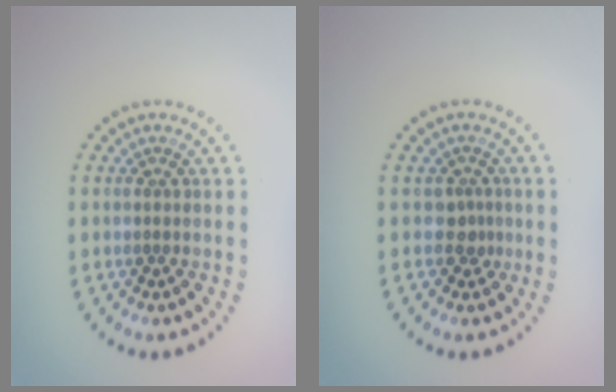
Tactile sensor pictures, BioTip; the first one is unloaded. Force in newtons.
{"total": 1.5, "press": 1.1, "slide": 1.0}